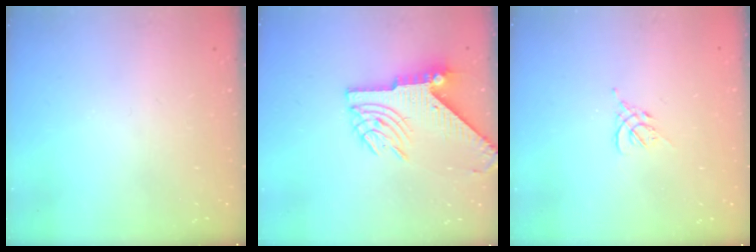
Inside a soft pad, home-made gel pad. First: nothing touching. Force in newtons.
{"total": 9.8, "press": 9.7, "slide": 1.3}
{"total": 1.2, "press": 1.1, "slide": 0.5}